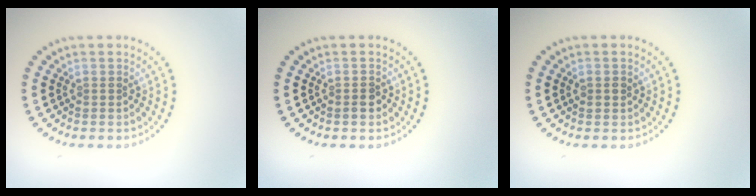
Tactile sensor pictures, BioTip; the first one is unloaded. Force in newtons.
{"total": 1.2, "press": 1.1, "slide": 0.4}
{"total": 0.9, "press": 0.9, "slide": 0.1}